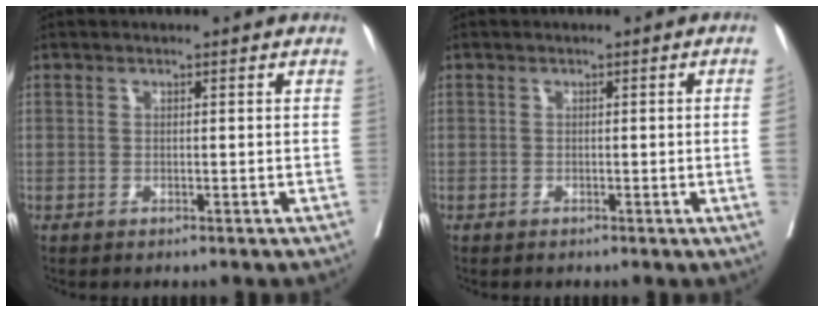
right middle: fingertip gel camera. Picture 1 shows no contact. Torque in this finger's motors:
{"motor_torque": [0.13, -1.74, -1.05, -0.21]}